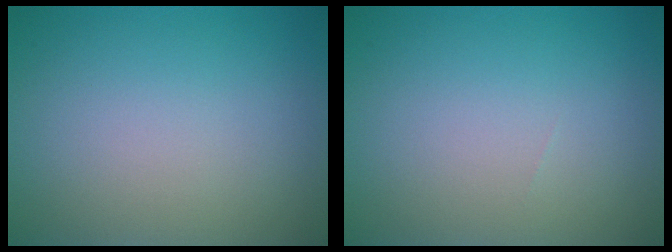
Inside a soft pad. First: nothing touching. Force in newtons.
{"total": 0.0}